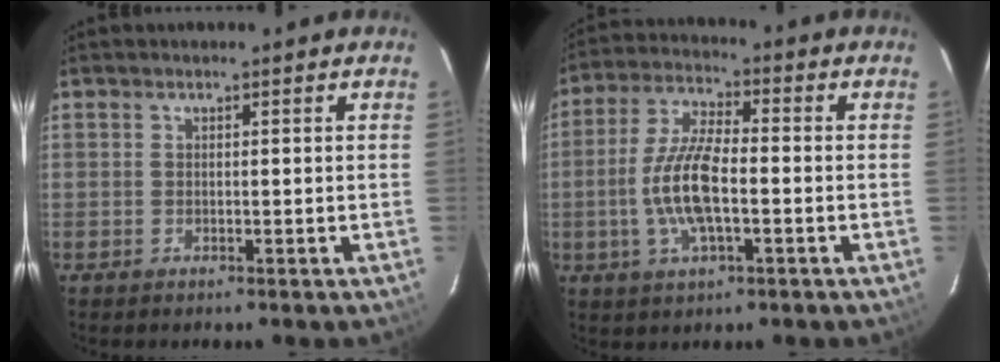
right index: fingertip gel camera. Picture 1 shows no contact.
{"total": 10.8, "force": [-2.4, 3.5, 9.9], "torque": [-0.205, 0.001, -0.049]}